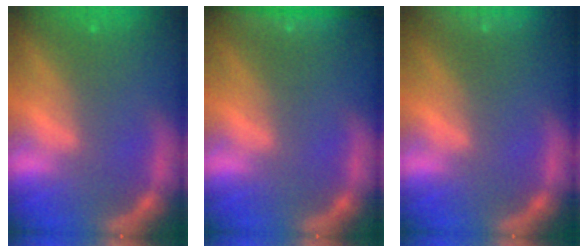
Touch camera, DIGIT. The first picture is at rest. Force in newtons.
{"total": 4.4}
{"total": 9.0}